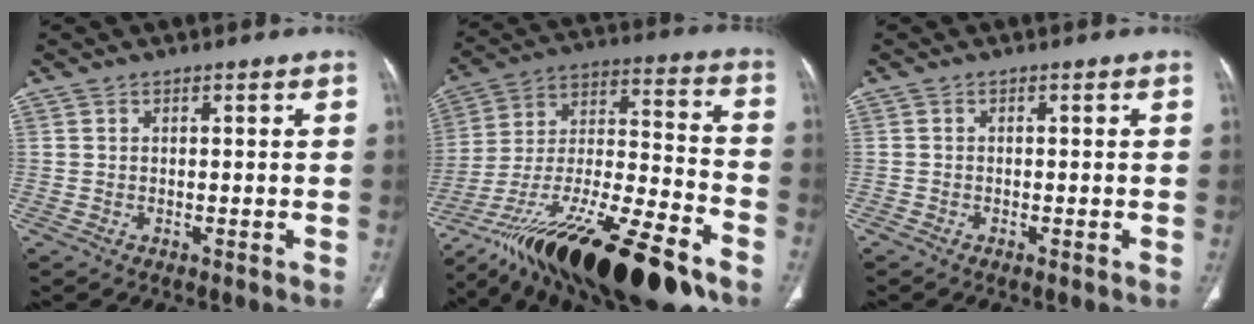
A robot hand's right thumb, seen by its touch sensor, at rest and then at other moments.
{"total": 31.9, "force": [-20.4, 9.6, 22.5], "torque": [-0.357, 0.049, -0.345]}
{"total": 0.7, "force": [-0.4, 0.2, 0.5], "torque": [-0.014, -0.002, -0.010]}